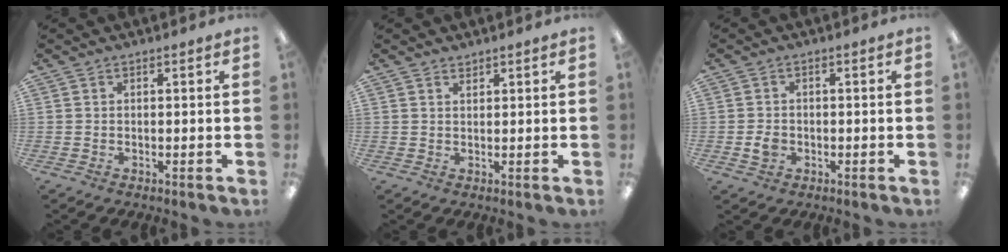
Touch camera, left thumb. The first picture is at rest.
{"total": 1.1, "force": [1.0, 0.4, 0.1], "torque": [-0.002, -0.002, 0.019]}
{"total": 2.9, "force": [-0.8, 2.3, 1.6], "torque": [-0.026, 0.005, -0.014]}